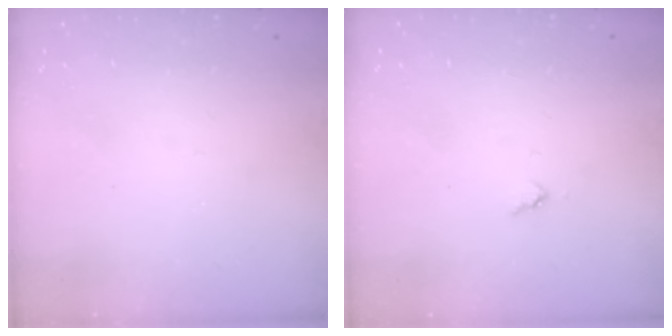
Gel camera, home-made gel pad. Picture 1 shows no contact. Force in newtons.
{"total": 3.0, "press": 3.0, "slide": 0.3}